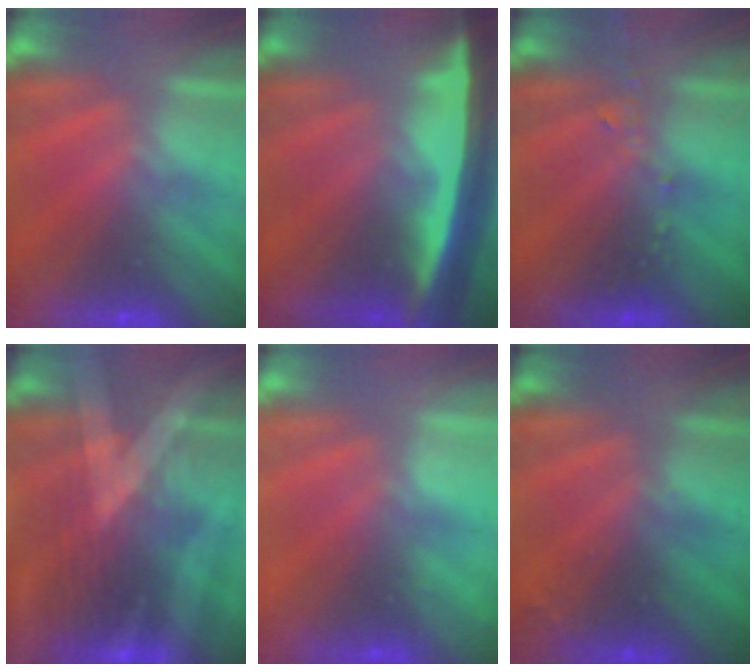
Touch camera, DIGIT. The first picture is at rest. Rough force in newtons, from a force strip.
{"total": 7.0}
{"total": 2.4}
{"total": 3.3}
{"total": 2.3}
{"total": 2.7}